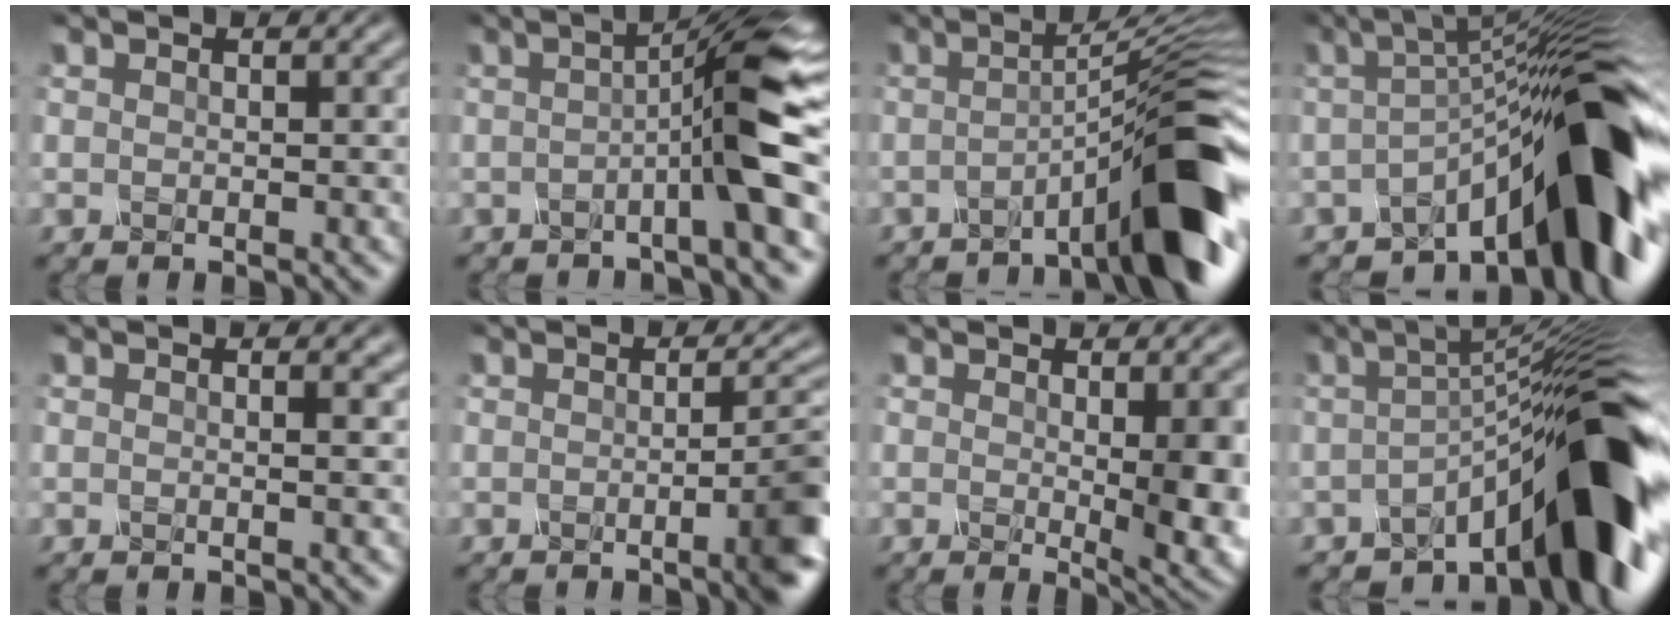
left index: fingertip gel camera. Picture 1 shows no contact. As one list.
[{"total": 7.5, "force": [-0.8, 0.7, 7.4], "torque": [-0.104, 0.009, -0.026]}, {"total": 10.0, "force": [-3.7, 1.3, 9.2], "torque": [-0.110, 0.022, -0.068]}, {"total": 12.0, "force": [-4.1, 3.2, 10.9], "torque": [-0.134, 0.016, -0.072]}, {"total": 1.6, "force": [0.5, 0.7, 1.4], "torque": [-0.004, 0.005, -0.005]}, {"total": 5.3, "force": [-1.2, 1.2, 5.0], "torque": [-0.054, 0.002, -0.020]}, {"total": 4.7, "force": [-0.1, 0.9, 4.6], "torque": [-0.059, -0.010, 0.001]}, {"total": 10.8, "force": [-4.4, 2.3, 9.6], "torque": [-0.112, 0.017, -0.077]}]